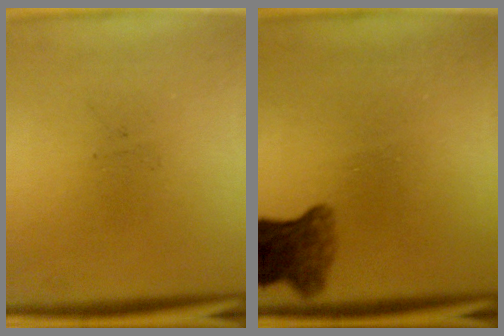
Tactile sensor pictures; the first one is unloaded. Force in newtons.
{"total": 5.7}